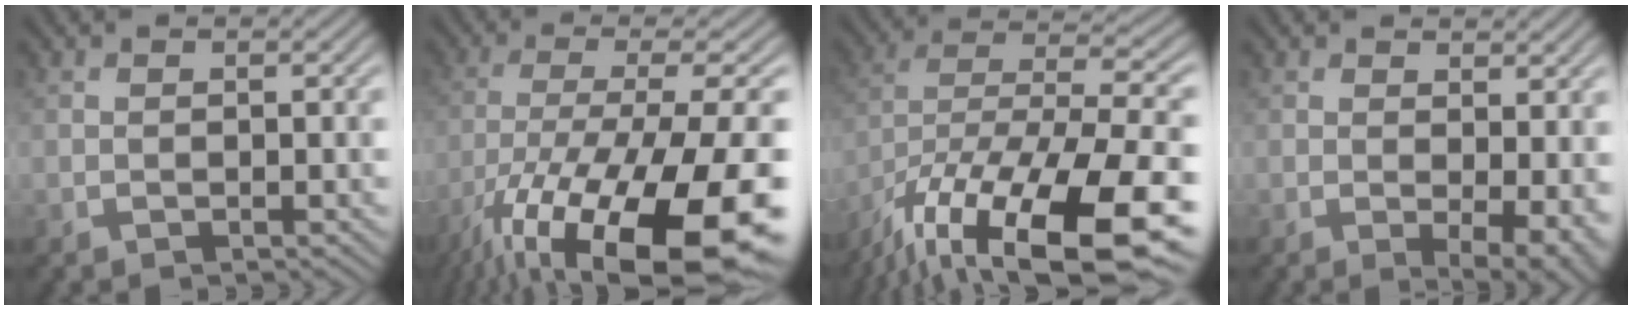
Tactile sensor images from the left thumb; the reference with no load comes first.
{"total": 19.3, "force": [-11.0, 5.9, 14.7], "torque": [-0.263, -0.045, -0.168]}
{"total": 18.2, "force": [-11.3, 6.5, 12.7], "torque": [-0.244, -0.035, -0.176]}
{"total": 3.9, "force": [0.4, 1.3, 3.6], "torque": [-0.051, -0.011, 0.012]}